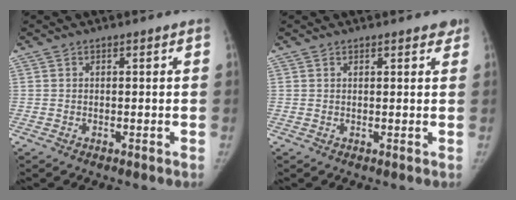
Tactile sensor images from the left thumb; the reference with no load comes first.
{"total": 2.0, "force": [1.7, 0.8, 0.8], "torque": [0.008, -0.003, 0.015]}